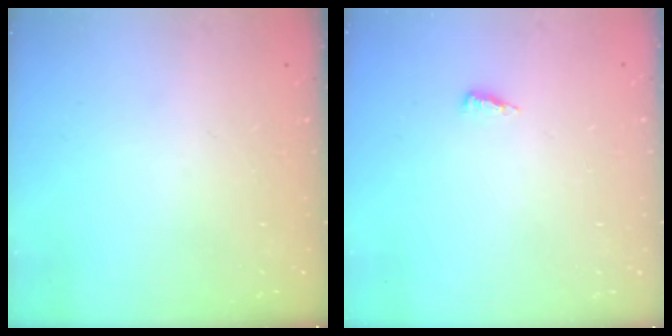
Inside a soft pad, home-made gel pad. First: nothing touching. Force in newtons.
{"total": 4.2, "press": 4.2, "slide": 0.6}